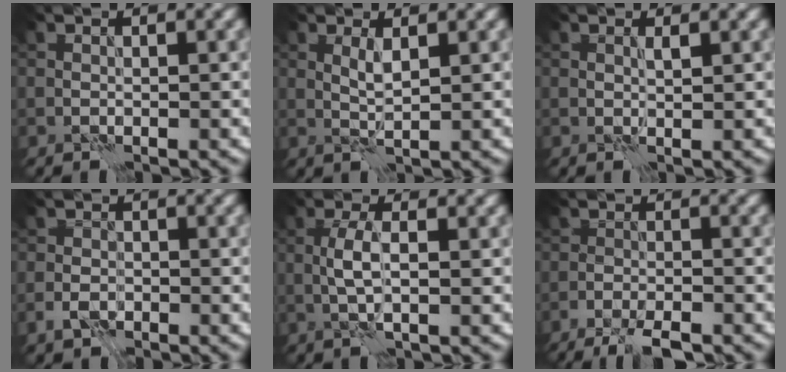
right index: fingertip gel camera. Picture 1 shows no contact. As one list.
[{"total": 1.6, "force": [0.6, 0.2, 1.5], "torque": [-0.036, -0.001, 0.012]}, {"total": 0.7, "force": [0.4, 0.1, 0.6], "torque": [-0.012, -0.001, 0.006]}, {"total": 2.3, "force": [-1.1, 1.6, 1.2], "torque": [-0.020, 0.001, -0.028]}, {"total": 2.7, "force": [-0.1, 0.7, 2.6], "torque": [-0.059, 0.006, -0.003]}, {"total": 4.1, "force": [-3.2, 0.8, 2.4], "torque": [-0.050, -0.008, -0.056]}]